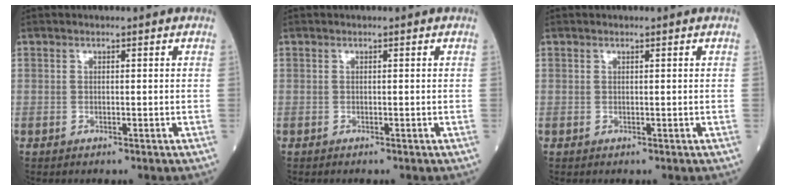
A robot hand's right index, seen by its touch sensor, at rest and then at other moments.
{"total": 0.0}
{"total": 0.0}